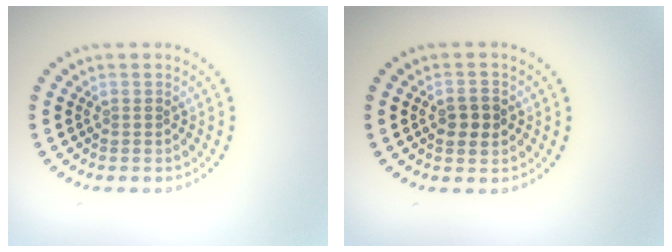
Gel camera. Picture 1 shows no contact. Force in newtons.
{"total": 2.3, "press": 2.3, "slide": 0.2}